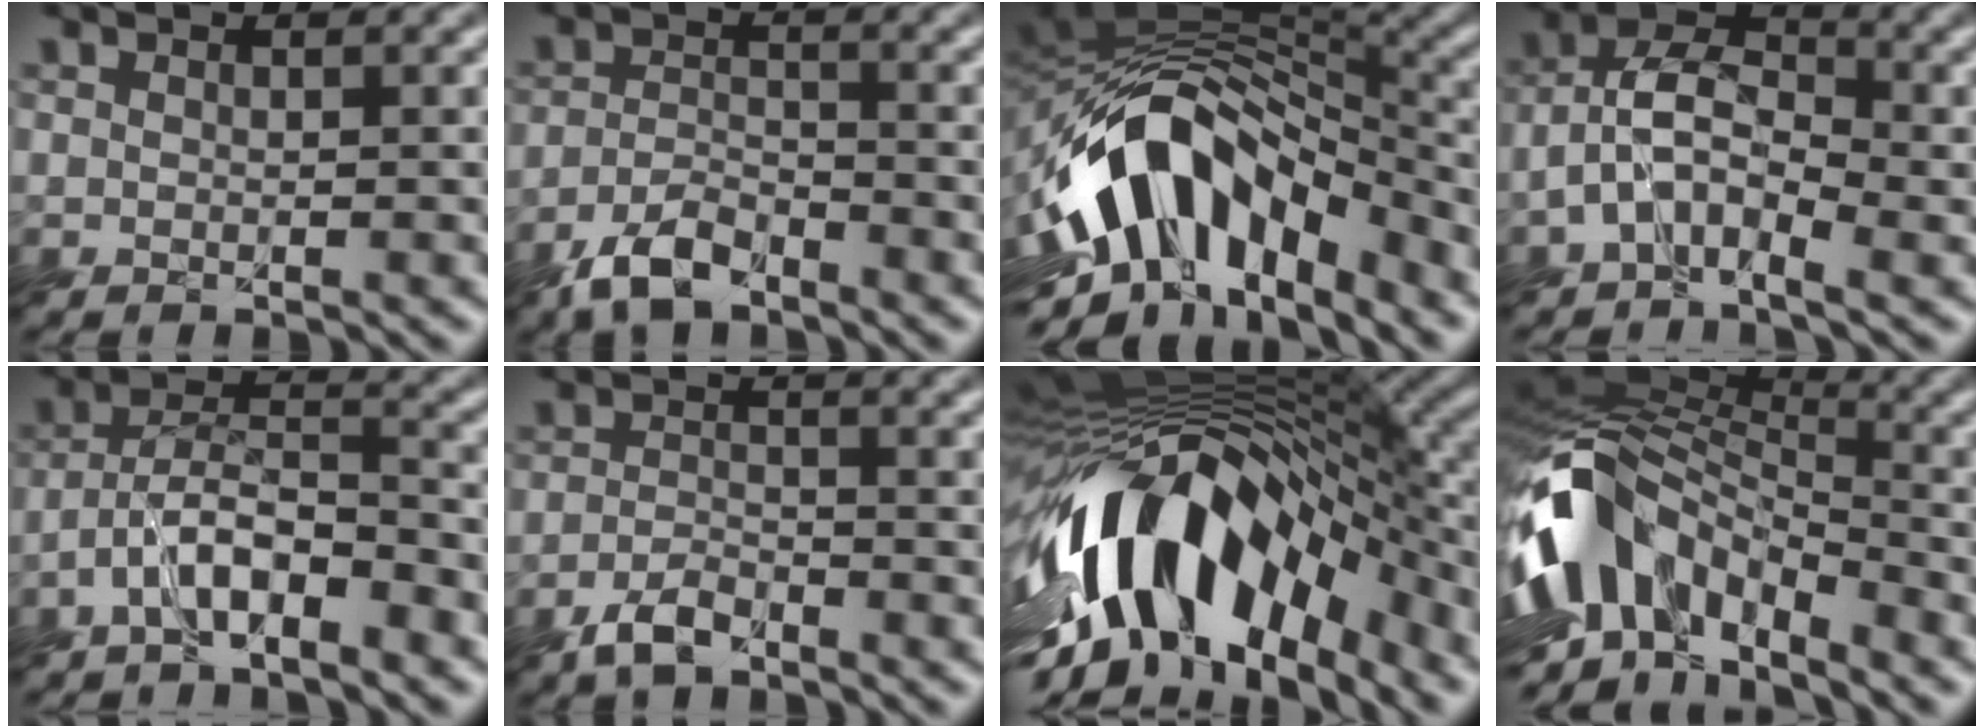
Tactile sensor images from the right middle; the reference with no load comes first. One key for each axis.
{"total": 4.6, "fx": -3.9, "fy": 1.4, "fz": 2.0, "tx": -0.032, "ty": -0.004, "tz": -0.086}
{"total": 12.0, "fx": -6.6, "fy": 6.4, "fz": 7.8, "tx": -0.119, "ty": 0.014, "tz": -0.127}
{"total": 6.0, "fx": -2.2, "fy": 3.2, "fz": 4.5, "tx": -0.087, "ty": 0.015, "tz": -0.058}
{"total": 5.8, "fx": -3.8, "fy": 1.7, "fz": 4.0, "tx": -0.071, "ty": 0.012, "tz": -0.079}
{"total": 3.2, "fx": -2.8, "fy": 1.0, "fz": 1.2, "tx": -0.020, "ty": -0.001, "tz": -0.063}
{"total": 14.6, "fx": -7.2, "fy": 6.9, "fz": 10.6, "tx": -0.174, "ty": 0.021, "tz": -0.134}
{"total": 10.7, "fx": -5.6, "fy": 5.8, "fz": 6.9, "tx": -0.129, "ty": 0.000, "tz": -0.115}